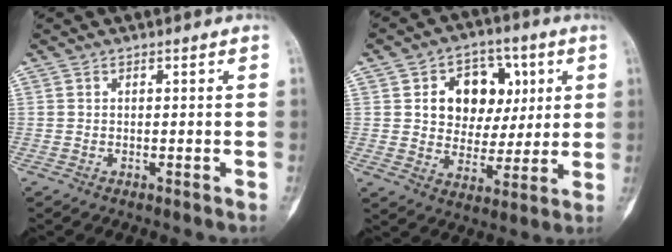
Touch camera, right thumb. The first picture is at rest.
{"total": 13.7, "force": [3.7, 10.5, 7.9], "torque": [-0.062, 0.000, 0.063]}